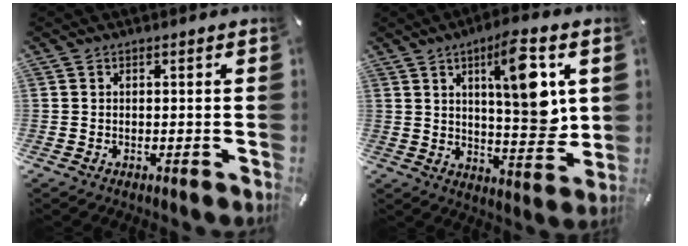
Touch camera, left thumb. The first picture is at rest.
{"total": 14.8, "force": [5.3, 4.3, 13.1], "torque": [-0.181, -0.031, 0.079]}